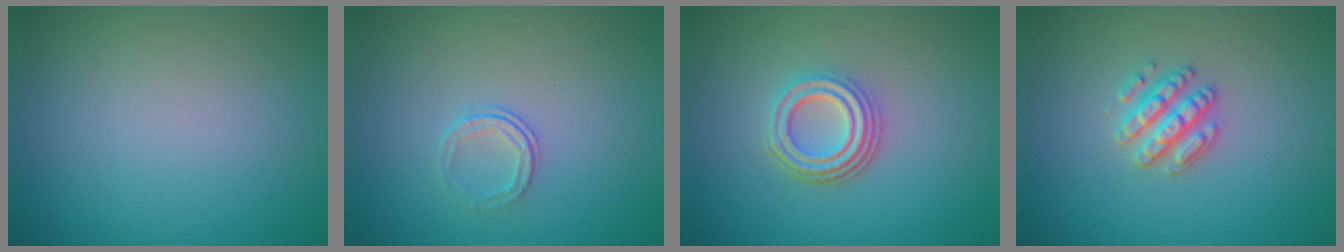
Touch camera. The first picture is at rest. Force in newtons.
{"total": 1.3, "press": 0.9, "slide": 0.9}
{"total": 4.3, "press": 3.2, "slide": 2.9}
{"total": 2.8, "press": 2.7, "slide": 0.8}